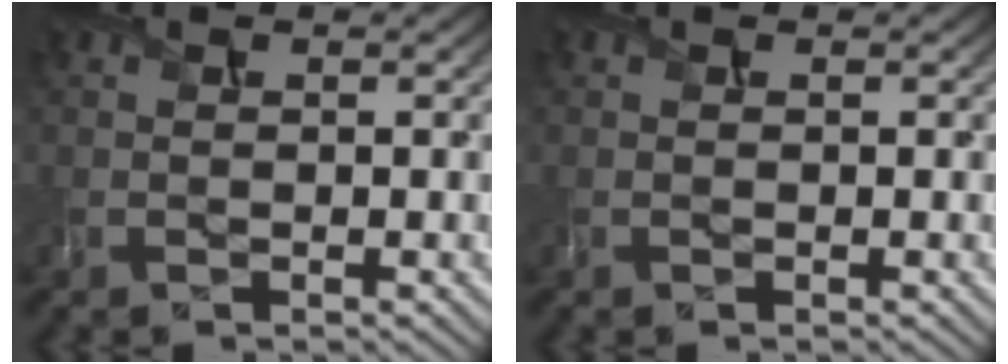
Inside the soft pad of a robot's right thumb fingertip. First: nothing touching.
{"total": 0.0}